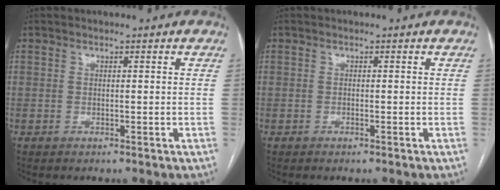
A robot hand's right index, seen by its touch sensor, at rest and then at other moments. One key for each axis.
{"total": 0.0}